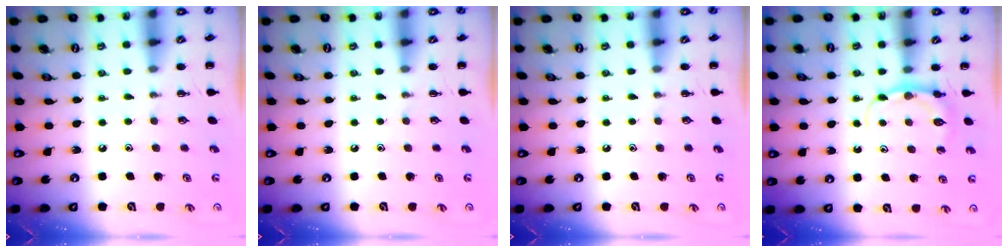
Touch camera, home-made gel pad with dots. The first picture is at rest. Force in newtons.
{"total": 0.0}
{"total": 0.0}
{"total": 5.8, "press": 5.7, "slide": 0.9}